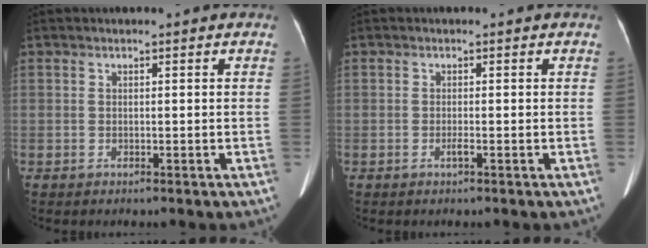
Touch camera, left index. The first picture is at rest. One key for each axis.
{"total": 0.8, "fx": -0.4, "fy": -0.1, "fz": 0.7, "tx": -0.017, "ty": -0.002, "tz": -0.004}